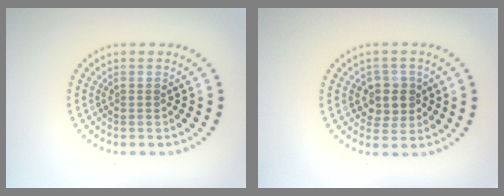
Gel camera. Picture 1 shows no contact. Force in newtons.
{"total": 2.8, "press": 2.7, "slide": 0.8}